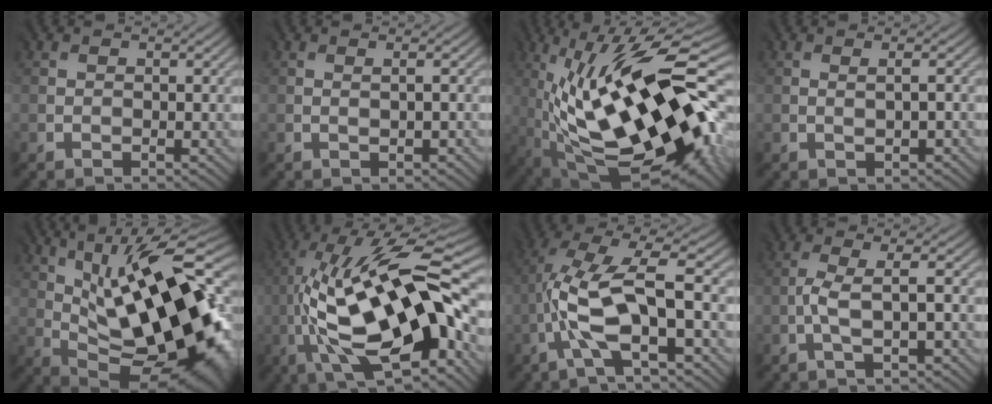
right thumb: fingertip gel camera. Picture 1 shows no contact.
{"total": 0.6, "force": [0.0, -0.4, 0.4], "torque": [-0.006, -0.001, 0.003]}
{"total": 19.8, "force": [-2.7, 7.6, 18.0], "torque": [-0.300, 0.008, -0.054]}
{"total": 0.8, "force": [0.0, -0.4, 0.7], "torque": [-0.011, -0.001, 0.004]}
{"total": 20.1, "force": [3.5, 8.0, 18.1], "torque": [-0.286, 0.024, 0.063]}
{"total": 19.1, "force": [-1.3, 6.0, 18.1], "torque": [-0.318, 0.021, -0.026]}
{"total": 10.4, "force": [-2.6, 3.1, 9.5], "torque": [-0.195, 0.015, -0.050]}
{"total": 3.0, "force": [-1.1, 0.1, 2.8], "torque": [-0.061, 0.006, -0.025]}